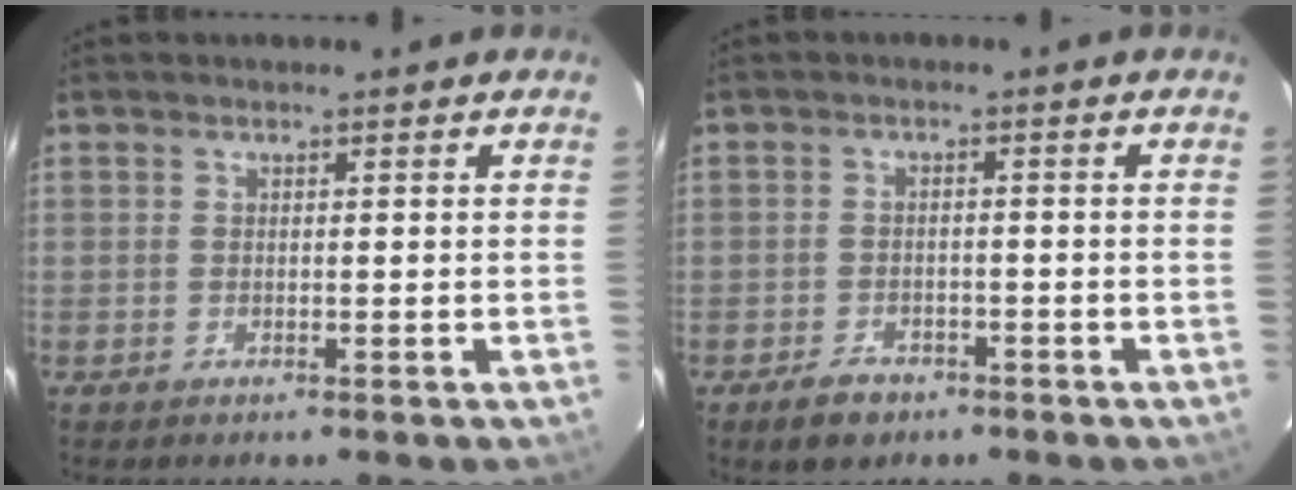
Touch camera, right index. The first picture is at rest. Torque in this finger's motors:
{"motor_torque": [-0.04, -0.01, -0.18, -0.10]}